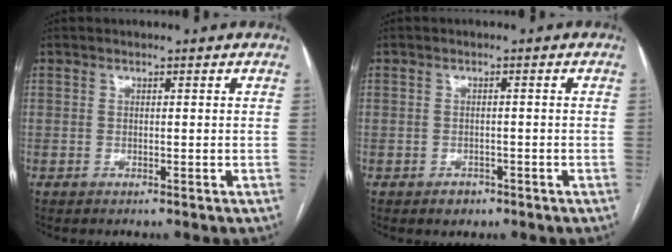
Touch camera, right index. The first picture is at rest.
{"total": 2.0, "force": [-1.3, 1.4, 0.6], "torque": [-0.008, 0.004, -0.013]}